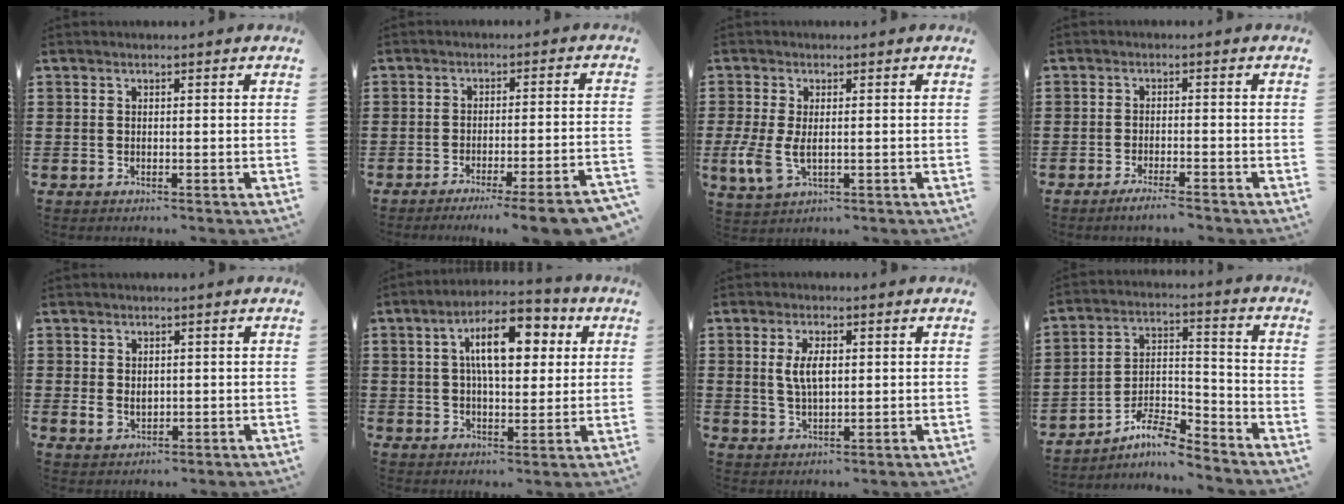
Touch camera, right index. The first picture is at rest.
{"total": 5.0, "force": [-4.0, -0.6, 3.0], "torque": [-0.045, -0.016, -0.073]}
{"total": 4.8, "force": [-0.4, 2.2, 4.2], "torque": [-0.112, -0.012, -0.013]}
{"total": 2.1, "force": [-1.8, -0.2, 1.0], "torque": [-0.015, 0.001, -0.034]}
{"total": 2.1, "force": [0.5, 1.5, 1.3], "torque": [-0.028, 0.005, 0.009]}
{"total": 11.5, "force": [3.7, 5.1, 9.6], "torque": [-0.163, 0.007, 0.057]}
{"total": 4.7, "force": [0.8, 2.1, 4.1], "torque": [-0.085, 0.008, 0.012]}
{"total": 7.6, "force": [-6.6, 1.6, 3.5], "torque": [-0.065, 0.009, -0.125]}